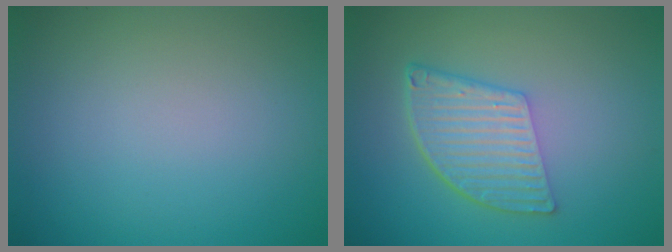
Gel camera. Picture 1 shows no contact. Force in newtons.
{"total": 5.5, "press": 3.8, "slide": 4.0}